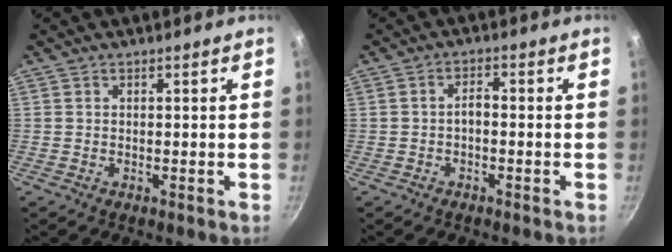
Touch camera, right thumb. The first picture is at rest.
{"total": 2.2, "force": [-0.8, 1.0, 1.8], "torque": [-0.028, 0.017, -0.017]}